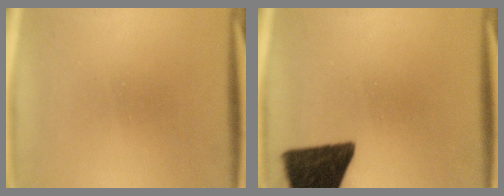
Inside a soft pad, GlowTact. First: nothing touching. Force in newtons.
{"total": 14.7}